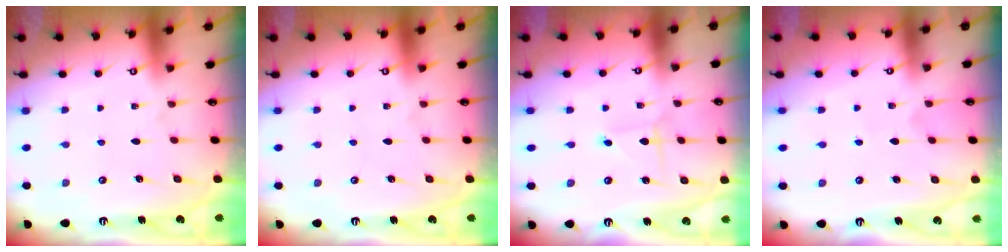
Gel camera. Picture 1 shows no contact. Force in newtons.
{"total": 0.0}
{"total": 1.4, "press": 1.4, "slide": 0.1}
{"total": 2.8, "press": 2.7, "slide": 0.3}